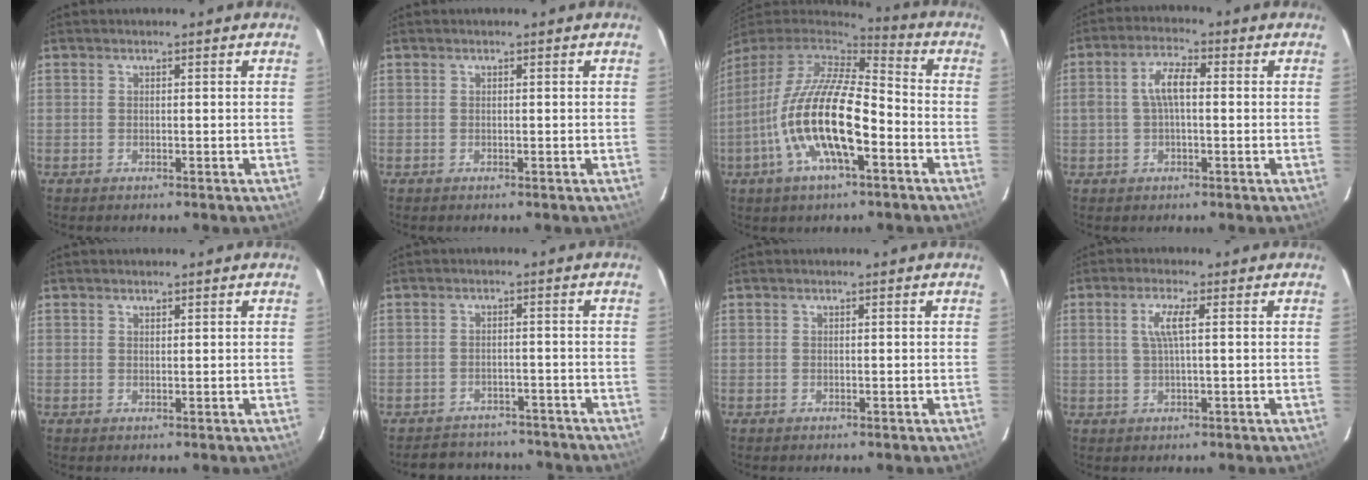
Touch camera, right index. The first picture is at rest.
{"total": 0.0}
{"total": 19.2, "force": [-6.3, 6.4, 17.0], "torque": [-0.327, -0.023, -0.121]}
{"total": 5.3, "force": [0.1, 2.1, 4.9], "torque": [-0.096, 0.014, 0.002]}
{"total": 0.7, "force": [0.6, 0.2, 0.1], "torque": [-0.003, 0.001, 0.011]}
{"total": 11.8, "force": [-10.3, 4.8, 3.2], "torque": [-0.073, 0.017, -0.126]}
{"total": 0.0}
{"total": 3.7, "force": [0.7, 0.1, 3.7], "torque": [-0.073, 0.001, 0.014]}